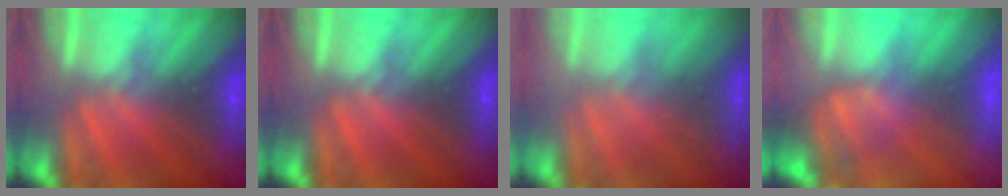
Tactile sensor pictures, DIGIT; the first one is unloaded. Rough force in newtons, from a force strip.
{"total": 0.0}
{"total": 2.2}
{"total": 3.5}